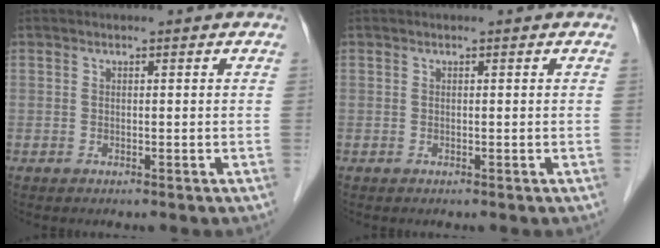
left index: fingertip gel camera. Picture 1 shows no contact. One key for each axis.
{"total": 0.0}